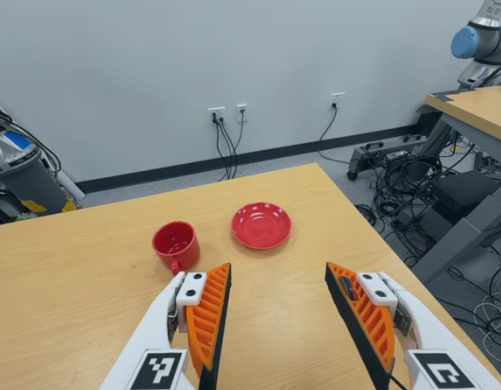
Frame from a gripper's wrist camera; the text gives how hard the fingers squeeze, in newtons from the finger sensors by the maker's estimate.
{"total": 0.0}